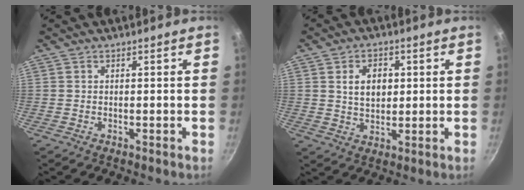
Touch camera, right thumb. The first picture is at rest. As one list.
[{"total": 6.7, "force": [1.5, 4.6, 4.6], "torque": [-0.060, -0.003, 0.029]}]